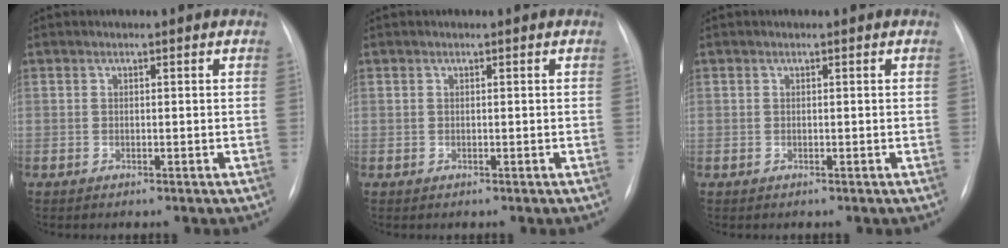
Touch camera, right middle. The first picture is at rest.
{"total": 0.0}
{"total": 0.0}